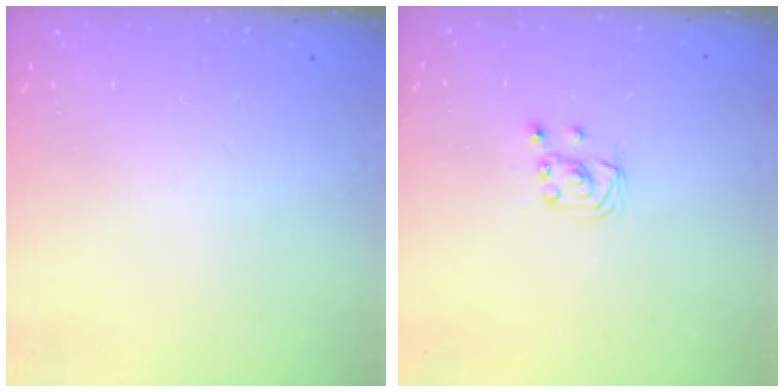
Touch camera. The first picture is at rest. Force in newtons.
{"total": 2.4, "press": 2.4, "slide": 0.2}